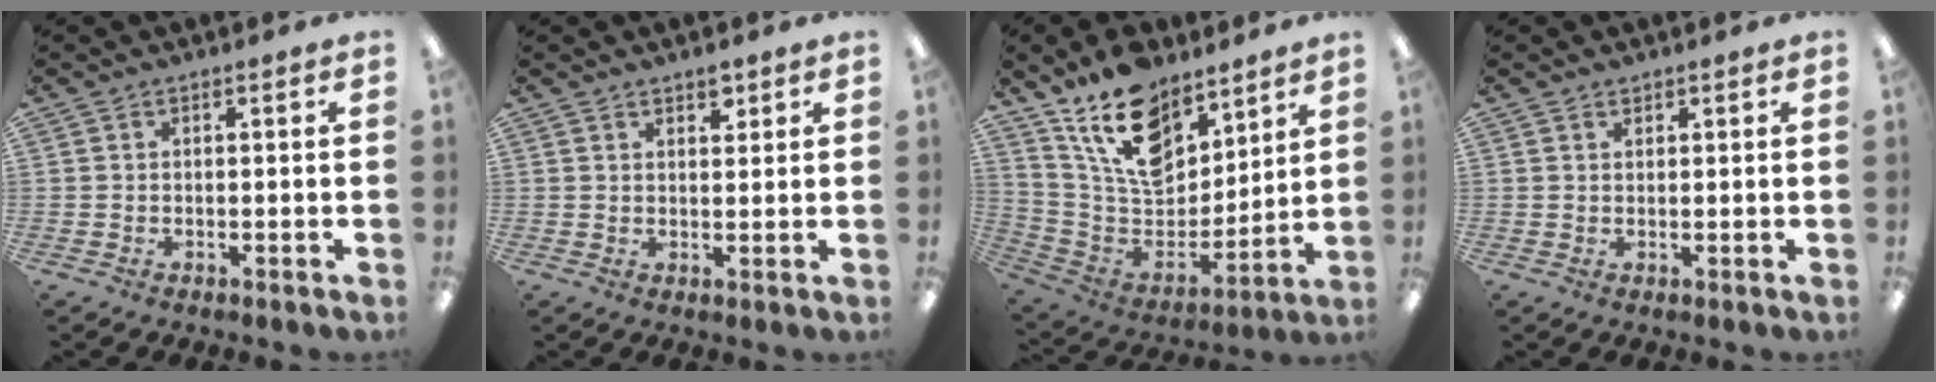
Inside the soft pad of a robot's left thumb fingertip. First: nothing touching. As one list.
[{"total": 2.9, "force": [2.2, 1.4, 1.2], "torque": [-0.002, -0.013, 0.036]}, {"total": 17.6, "force": [12.4, 9.5, 8.2], "torque": [-0.158, -0.072, 0.229]}, {"total": 1.0, "force": [0.9, 0.4, 0.0], "torque": [-0.001, -0.001, 0.018]}]